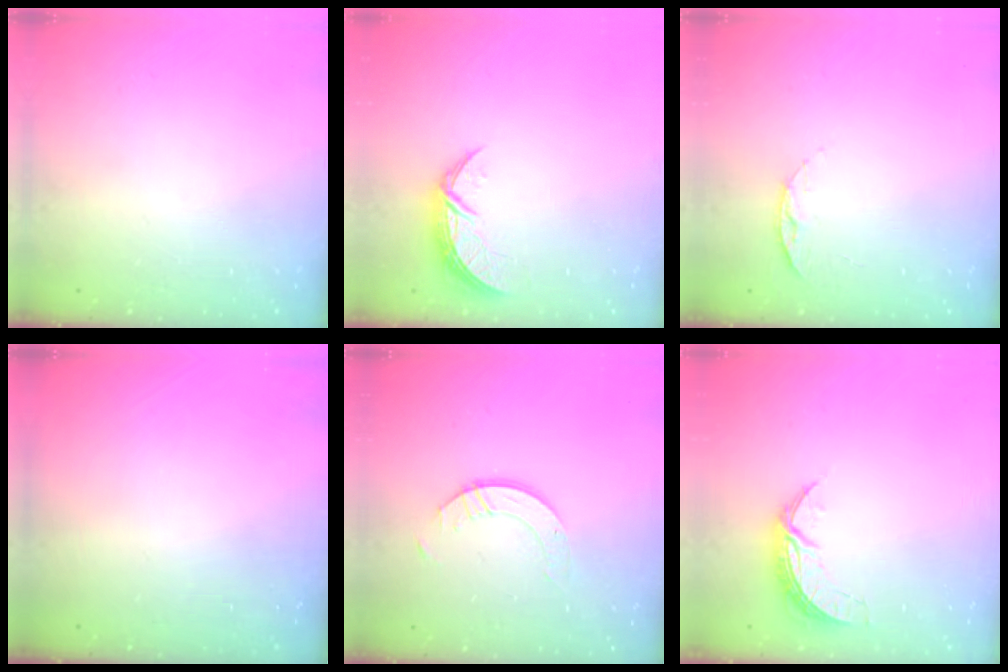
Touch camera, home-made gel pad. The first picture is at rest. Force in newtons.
{"total": 7.3, "press": 7.3, "slide": 0.5}
{"total": 6.2, "press": 6.1, "slide": 0.7}
{"total": 0.0}
{"total": 4.8, "press": 4.7, "slide": 0.4}
{"total": 7.4, "press": 7.4, "slide": 0.5}